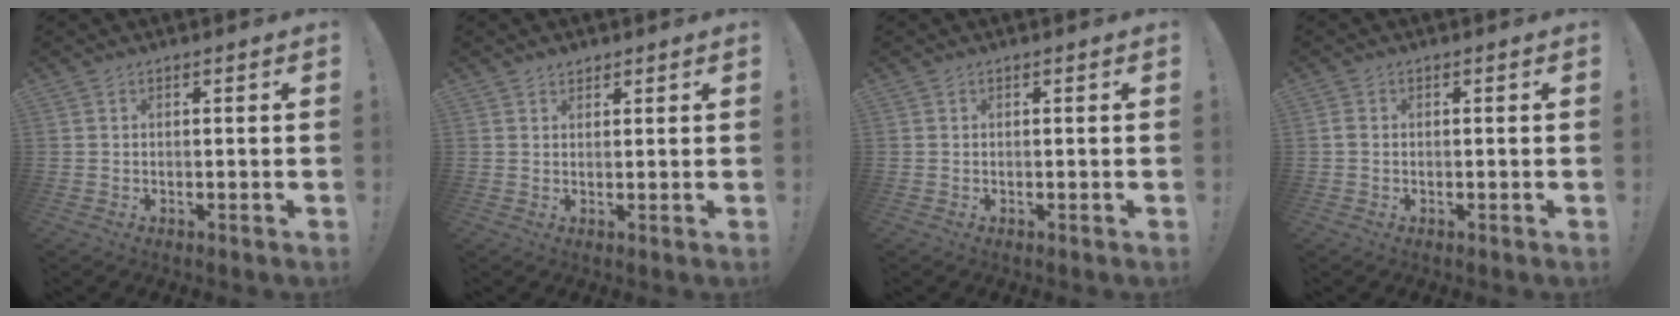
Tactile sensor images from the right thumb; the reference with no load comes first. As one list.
[{"total": 1.7, "force": [1.4, 1.0, 0.3], "torque": [0.000, -0.007, 0.025]}, {"total": 0.0}, {"total": 1.2, "force": [-0.2, 0.8, 0.9], "torque": [-0.016, 0.003, -0.003]}]